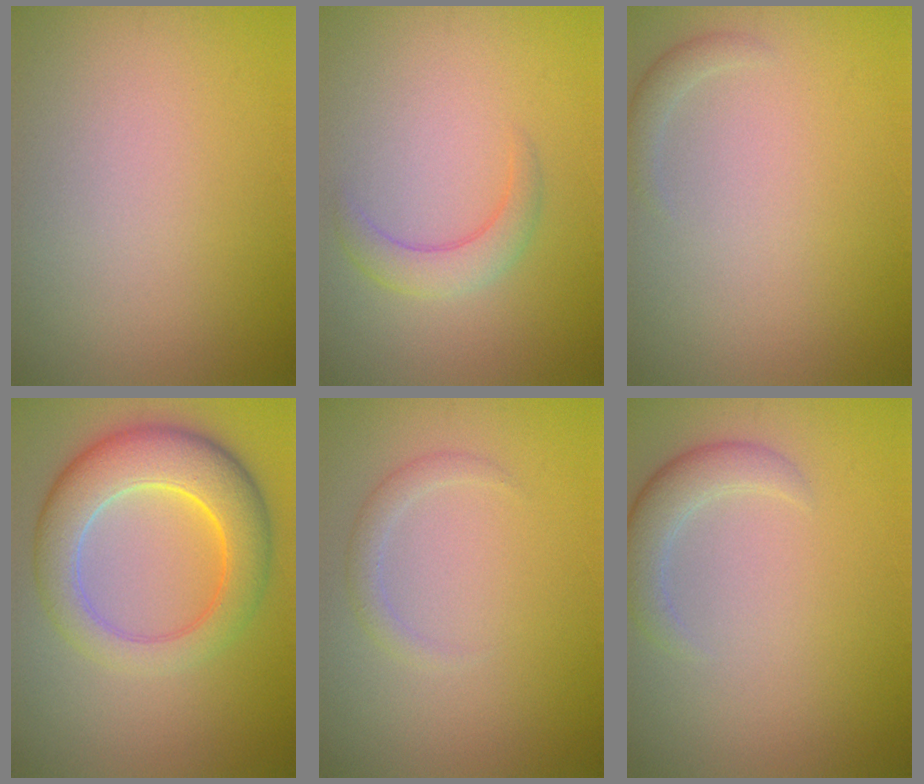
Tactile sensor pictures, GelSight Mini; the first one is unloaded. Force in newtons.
{"total": 2.4, "press": 2.4, "slide": 0.1}
{"total": 1.1, "press": 1.1, "slide": 0.0}
{"total": 7.6, "press": 7.6, "slide": 0.2}
{"total": 1.4, "press": 1.4, "slide": 0.1}
{"total": 2.8, "press": 2.8, "slide": 0.0}